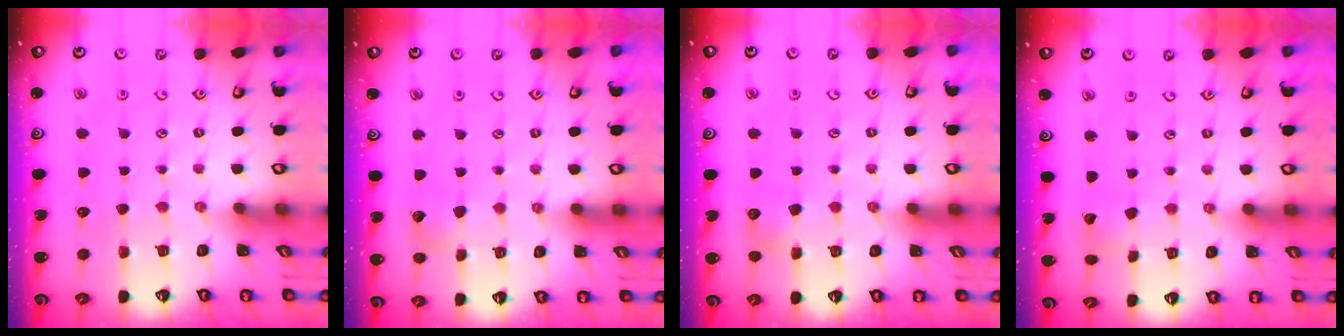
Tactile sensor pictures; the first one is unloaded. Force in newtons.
{"total": 5.9, "press": 5.9, "slide": 0.4}
{"total": 5.2, "press": 5.2, "slide": 0.6}
{"total": 2.4, "press": 2.4, "slide": 0.2}